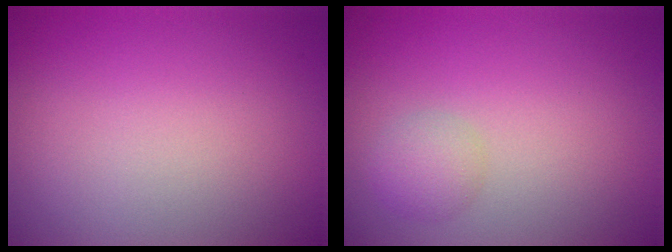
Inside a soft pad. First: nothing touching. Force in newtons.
{"total": 1.9, "press": 1.8, "slide": 0.1}